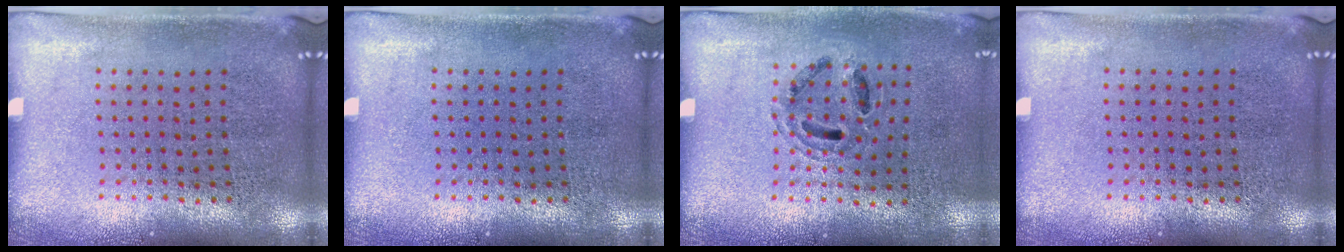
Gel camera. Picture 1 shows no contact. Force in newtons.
{"total": 0.0}
{"total": 0.8, "press": 0.8, "slide": 0.2}
{"total": 0.0}